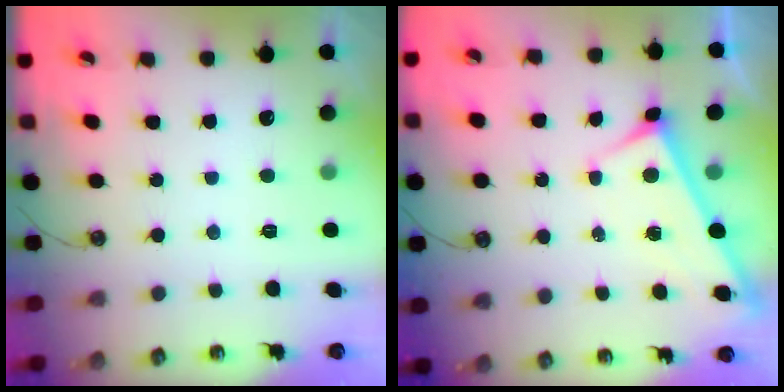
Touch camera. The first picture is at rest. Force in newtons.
{"total": 3.2, "press": 3.2, "slide": 0.3}